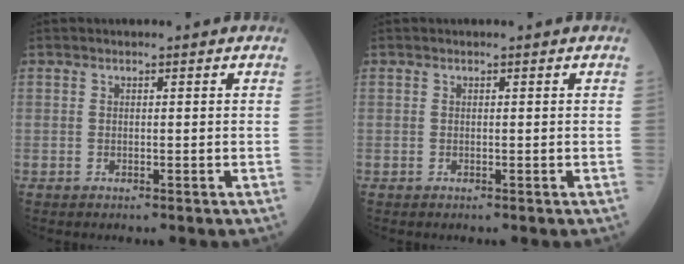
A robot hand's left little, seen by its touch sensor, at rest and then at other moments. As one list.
[{"total": 0.0}]